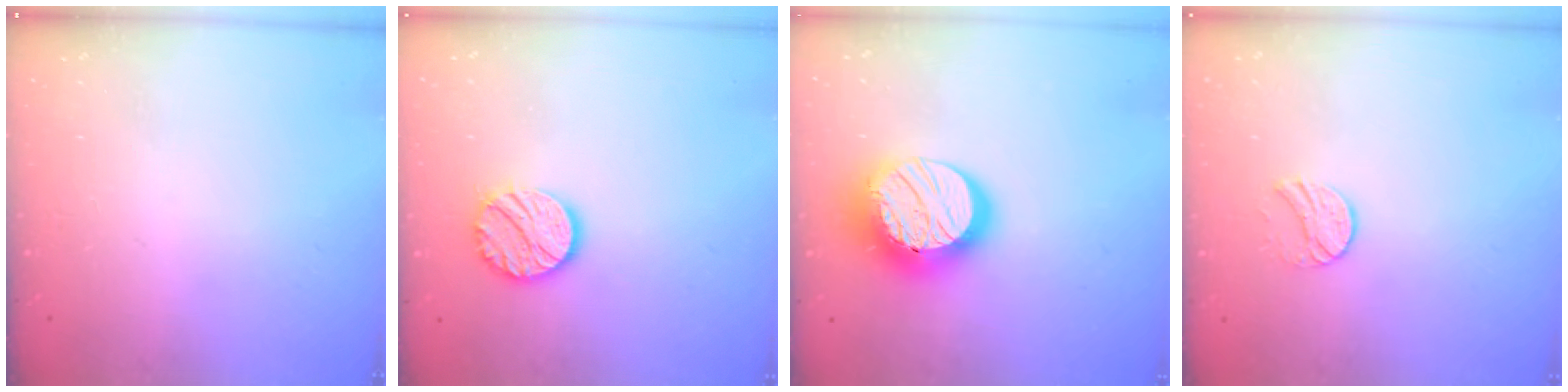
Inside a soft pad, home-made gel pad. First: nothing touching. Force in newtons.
{"total": 11.6, "press": 11.6, "slide": 0.5}
{"total": 18.5, "press": 18.4, "slide": 1.3}
{"total": 8.0, "press": 8.0, "slide": 0.6}